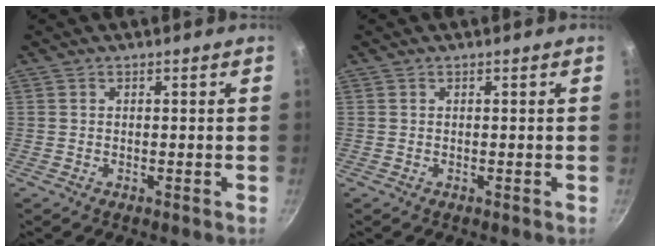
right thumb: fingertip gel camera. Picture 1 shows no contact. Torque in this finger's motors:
{"motor_torque": [0.00, 0.00, 0.00, 0.00, 0.00]}